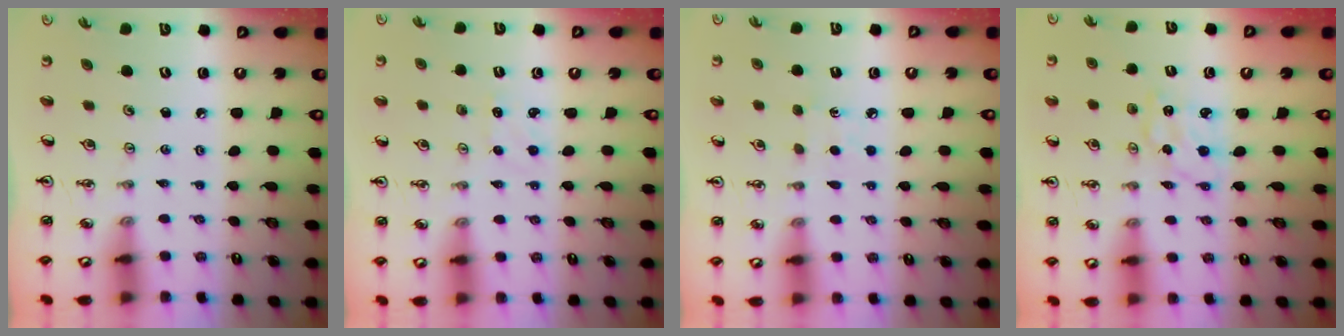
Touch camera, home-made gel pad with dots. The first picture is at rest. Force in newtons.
{"total": 2.2, "press": 2.2, "slide": 0.3}
{"total": 5.4, "press": 5.4, "slide": 0.6}
{"total": 2.0, "press": 2.0, "slide": 0.2}